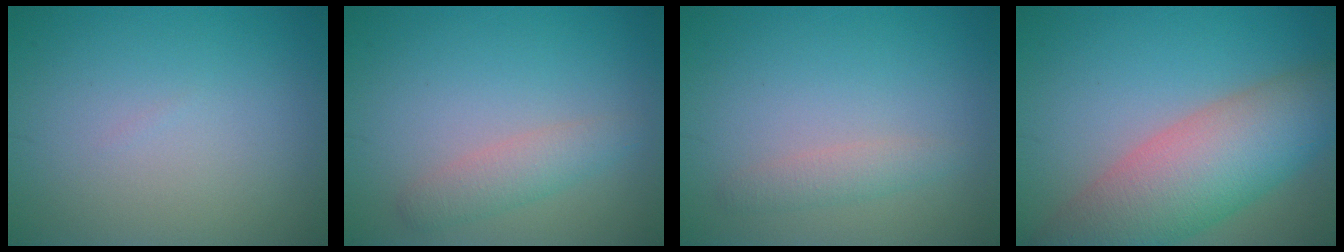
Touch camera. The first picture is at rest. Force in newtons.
{"total": 2.4, "press": 2.3, "slide": 0.1}
{"total": 1.6, "press": 1.6, "slide": 0.0}
{"total": 9.9, "press": 9.9, "slide": 0.4}